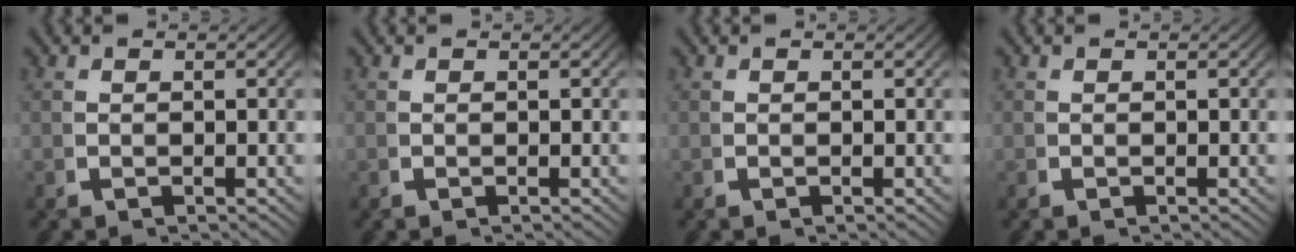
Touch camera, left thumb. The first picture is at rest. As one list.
[{"total": 0.0}, {"total": 0.0}, {"total": 0.0}]